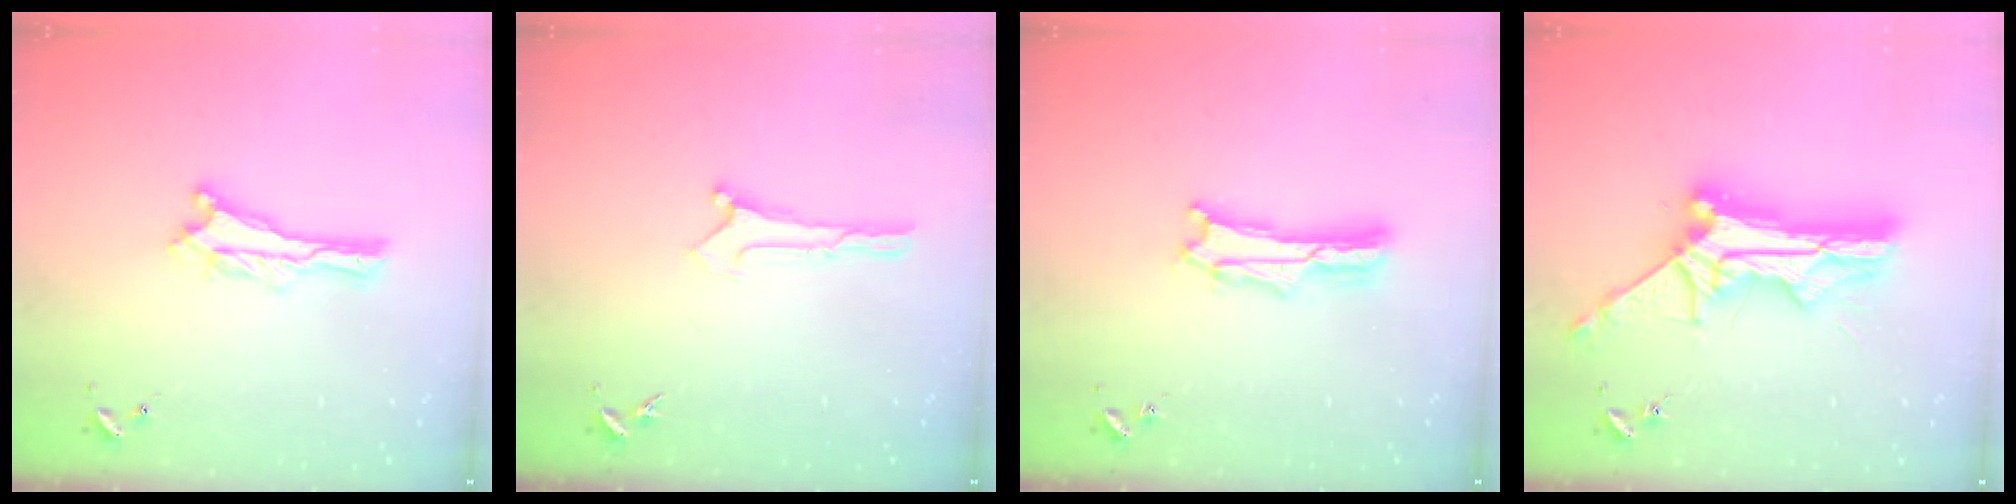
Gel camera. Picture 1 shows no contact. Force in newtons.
{"total": 0.0}
{"total": 2.7, "press": 2.7, "slide": 0.4}
{"total": 13.3, "press": 13.3, "slide": 1.1}